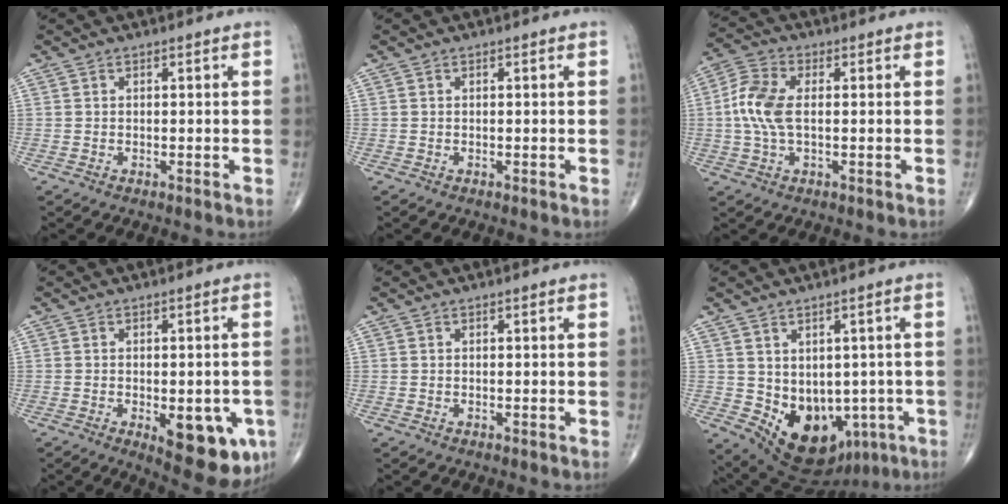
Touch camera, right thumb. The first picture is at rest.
{"total": 0.0}
{"total": 7.9, "force": [0.3, 4.1, 6.8], "torque": [-0.160, 0.016, 0.000]}
{"total": 12.5, "force": [-4.3, 5.2, 10.5], "torque": [-0.108, -0.005, -0.042]}
{"total": 0.0}
{"total": 13.5, "force": [-3.7, 9.9, 8.5], "torque": [-0.084, 0.005, -0.023]}